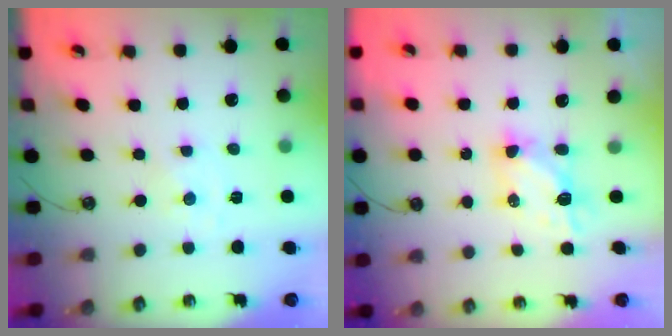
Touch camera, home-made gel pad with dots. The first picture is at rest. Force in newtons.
{"total": 6.1, "press": 6.1, "slide": 0.3}